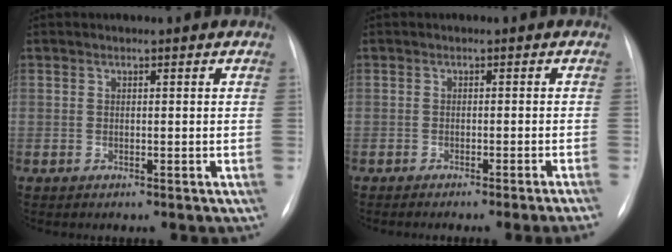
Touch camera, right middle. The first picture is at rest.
{"total": 5.3, "force": [-4.2, -1.5, 2.9], "torque": [-0.016, -0.001, -0.056]}